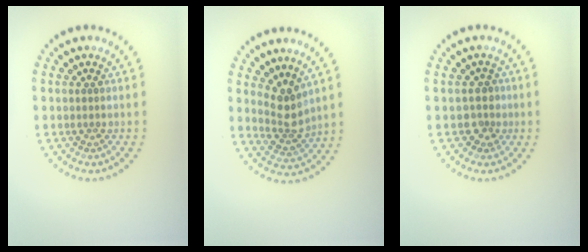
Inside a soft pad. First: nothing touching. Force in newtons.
{"total": 2.8, "press": 2.2, "slide": 1.7}
{"total": 1.5, "press": 1.2, "slide": 0.8}